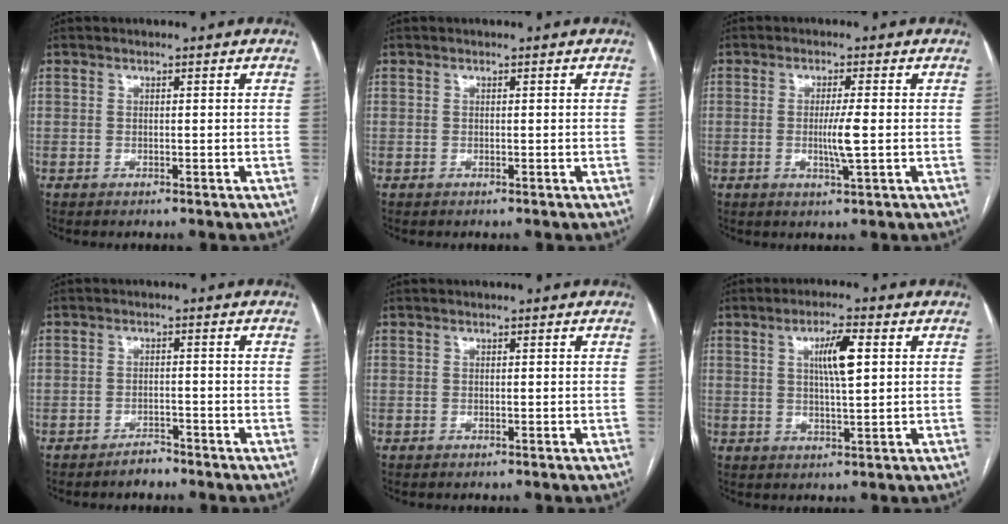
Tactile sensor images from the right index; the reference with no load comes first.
{"total": 0.0}
{"total": 4.1, "force": [-0.5, -0.2, 4.0], "torque": [-0.078, -0.008, -0.009]}
{"total": 2.3, "force": [-2.1, 0.8, 0.6], "torque": [-0.009, 0.002, -0.033]}
{"total": 0.0}
{"total": 6.0, "force": [1.7, 0.8, 5.7], "torque": [-0.101, 0.005, 0.029]}